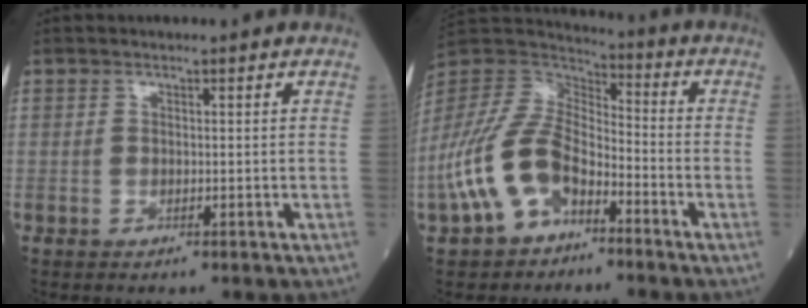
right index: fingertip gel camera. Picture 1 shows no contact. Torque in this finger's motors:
{"motor_torque": [1.71, -0.42, 0.75, 0.14]}